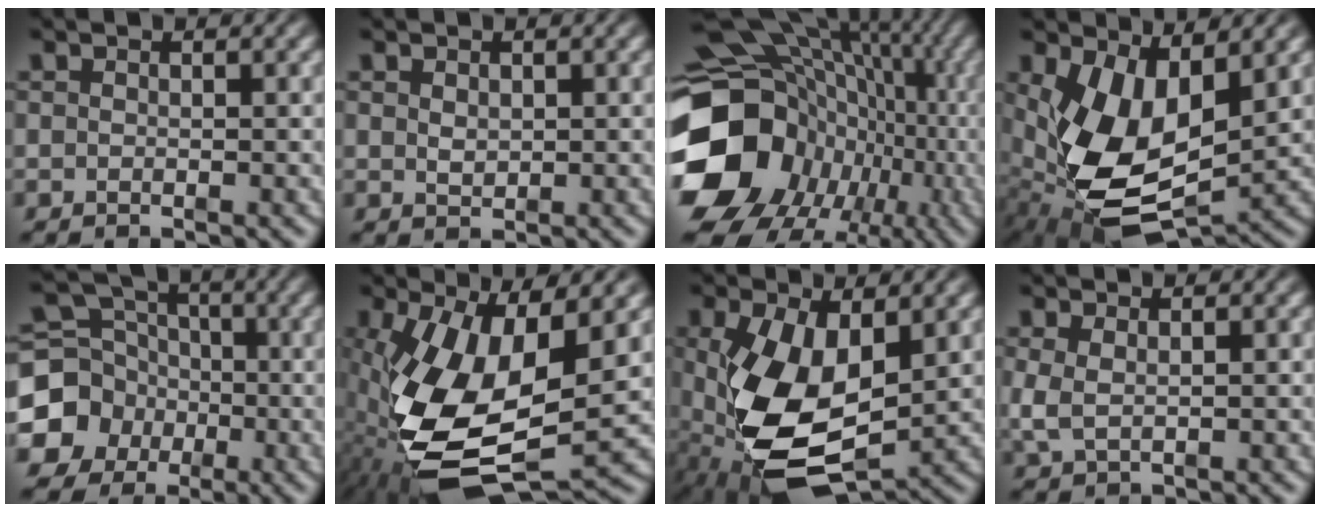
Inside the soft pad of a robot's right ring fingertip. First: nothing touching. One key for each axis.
{"total": 0.8, "fx": 0.2, "fy": 0.3, "fz": 0.6, "tx": -0.014, "ty": -0.011, "tz": 0.016}
{"total": 21.0, "fx": -3.1, "fy": 16.4, "fz": 12.7, "tx": -0.230, "ty": -0.067, "tz": -0.029}
{"total": 10.9, "fx": -1.1, "fy": 6.4, "fz": 8.7, "tx": -0.192, "ty": -0.049, "tz": 0.010}
{"total": 12.8, "fx": -2.5, "fy": 11.5, "fz": 5.0, "tx": -0.098, "ty": -0.052, "tz": -0.040}
{"total": 12.8, "fx": -2.6, "fy": 6.8, "fz": 10.6, "tx": -0.232, "ty": -0.049, "tz": -0.011}
{"total": 11.2, "fx": -1.9, "fy": 6.5, "fz": 8.9, "tx": -0.204, "ty": -0.059, "tz": 0.003}
{"total": 2.4, "fx": 0.2, "fy": 1.7, "fz": 1.7, "tx": -0.056, "ty": -0.018, "tz": 0.018}